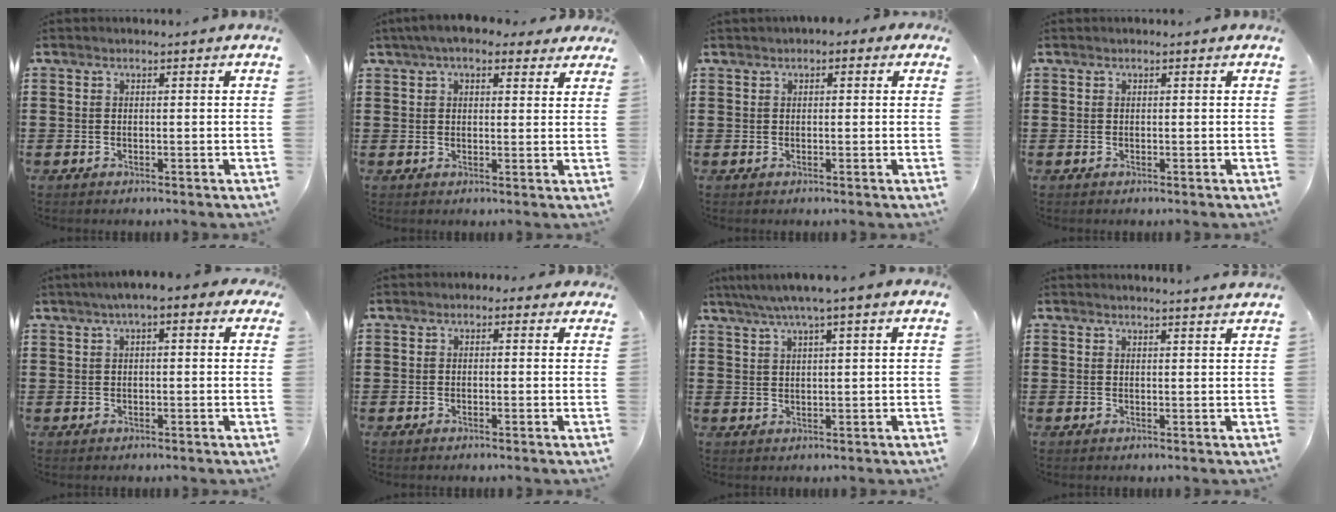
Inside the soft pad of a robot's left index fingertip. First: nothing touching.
{"total": 5.4, "force": [4.2, 1.8, 2.9], "torque": [-0.069, 0.005, 0.077]}
{"total": 1.0, "force": [0.2, 0.7, 0.7], "torque": [-0.016, 0.006, 0.001]}
{"total": 0.0}
{"total": 2.9, "force": [1.0, 0.8, 2.6], "torque": [-0.051, 0.009, 0.014]}
{"total": 0.9, "force": [-0.3, 0.8, 0.4], "torque": [-0.009, 0.005, -0.007]}
{"total": 3.8, "force": [2.2, -0.2, 3.1], "torque": [-0.063, 0.000, 0.036]}
{"total": 1.9, "force": [1.8, -0.4, 0.4], "torque": [-0.010, -0.005, 0.036]}